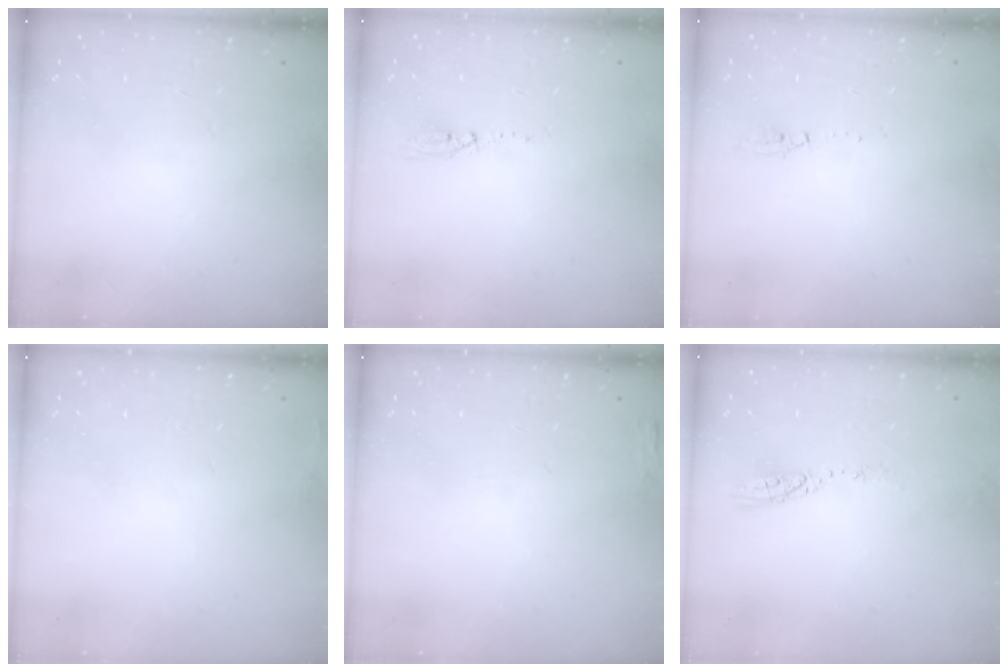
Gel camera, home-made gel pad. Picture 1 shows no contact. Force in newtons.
{"total": 3.5, "press": 3.1, "slide": 1.6}
{"total": 3.5, "press": 3.3, "slide": 1.1}
{"total": 3.2, "press": 2.6, "slide": 2.0}
{"total": 2.7, "press": 2.6, "slide": 0.8}
{"total": 3.8, "press": 3.8, "slide": 0.2}